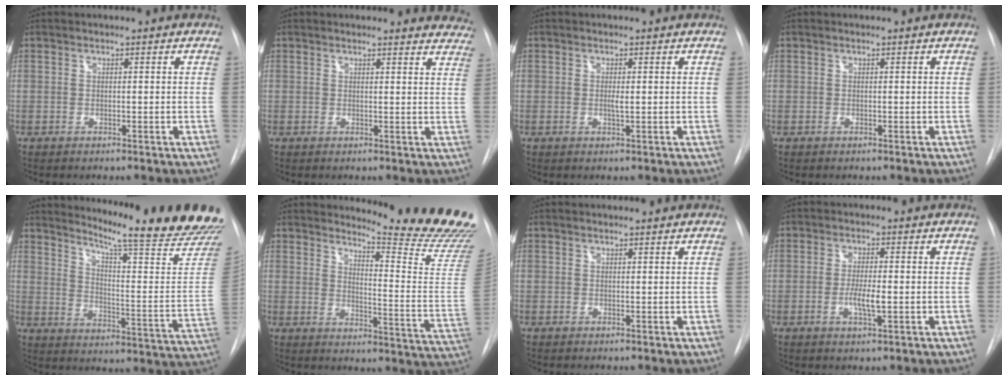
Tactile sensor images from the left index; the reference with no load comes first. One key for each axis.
{"total": 13.6, "fx": 13.1, "fy": 3.1, "fz": 1.9, "tx": 0.010, "ty": -0.044, "tz": 0.115}
{"total": 0.9, "fx": 0.1, "fy": 0.0, "fz": 0.9, "tx": -0.021, "ty": -0.003, "tz": 0.002}
{"total": 0.0}
{"total": 24.0, "fx": 21.5, "fy": -0.5, "fz": 10.5, "tx": -0.161, "ty": -0.123, "tz": 0.269}
{"total": 19.2, "fx": 18.5, "fy": -0.9, "fz": 5.1, "tx": -0.079, "ty": -0.167, "tz": 0.211}
{"total": 1.9, "fx": 1.8, "fy": 0.1, "fz": 0.3, "tx": -0.009, "ty": 0.011, "tz": 0.025}
{"total": 3.6, "fx": -0.7, "fy": 0.5, "fz": 3.4, "tx": -0.068, "ty": -0.006, "tz": -0.012}